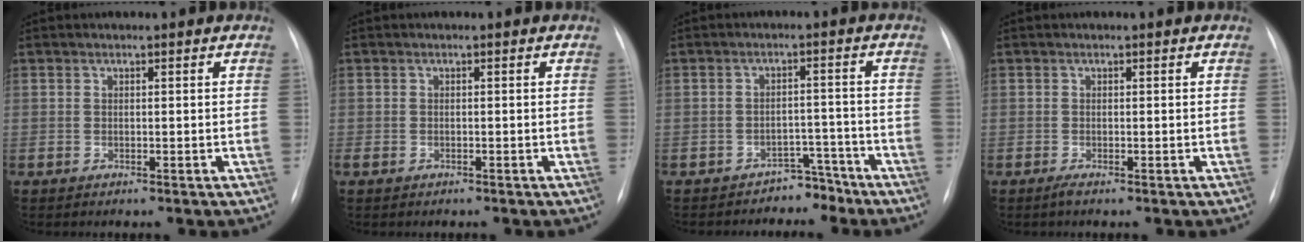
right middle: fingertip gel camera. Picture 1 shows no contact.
{"total": 1.3, "force": [-0.9, 0.6, 0.7], "torque": [-0.015, -0.001, -0.007]}
{"total": 3.8, "force": [-3.4, 1.8, -0.2], "torque": [0.010, 0.018, -0.046]}
{"total": 0.7, "force": [-0.5, 0.0, 0.5], "torque": [-0.011, -0.002, -0.011]}